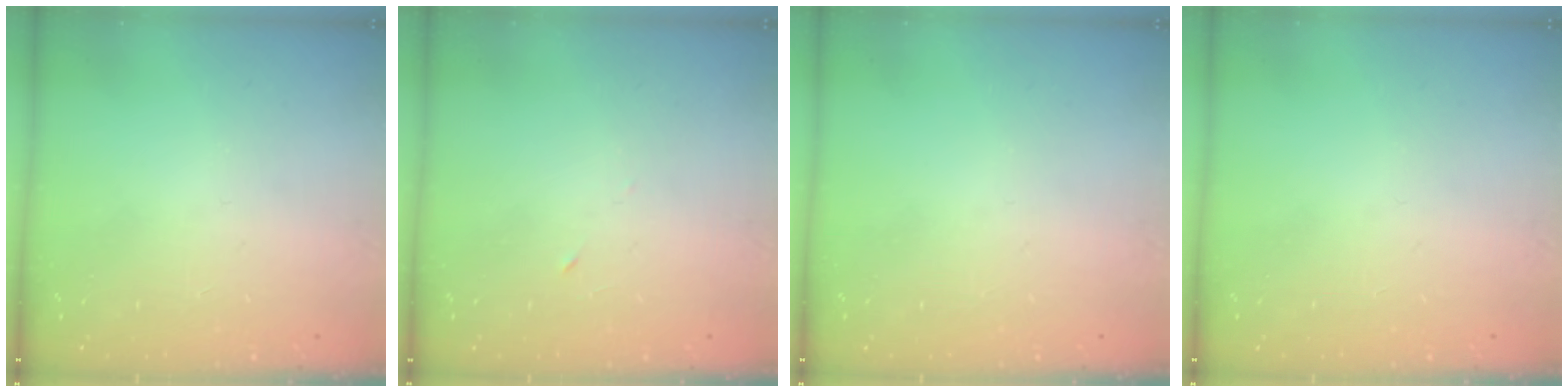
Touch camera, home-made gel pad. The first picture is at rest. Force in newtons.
{"total": 2.7, "press": 2.5, "slide": 1.0}
{"total": 0.0}
{"total": 0.0}